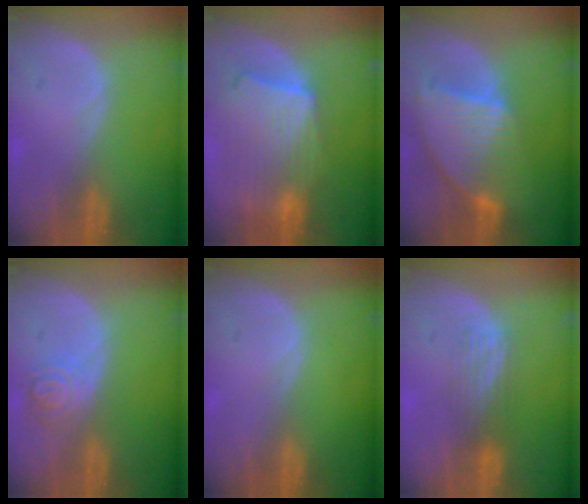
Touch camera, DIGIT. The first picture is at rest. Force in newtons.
{"total": 10.8, "press": 9.4, "slide": 5.4}
{"total": 9.4, "press": 8.1, "slide": 4.8}
{"total": 4.6, "press": 4.2, "slide": 1.8}
{"total": 0.0}
{"total": 3.5, "press": 3.5, "slide": 0.0}